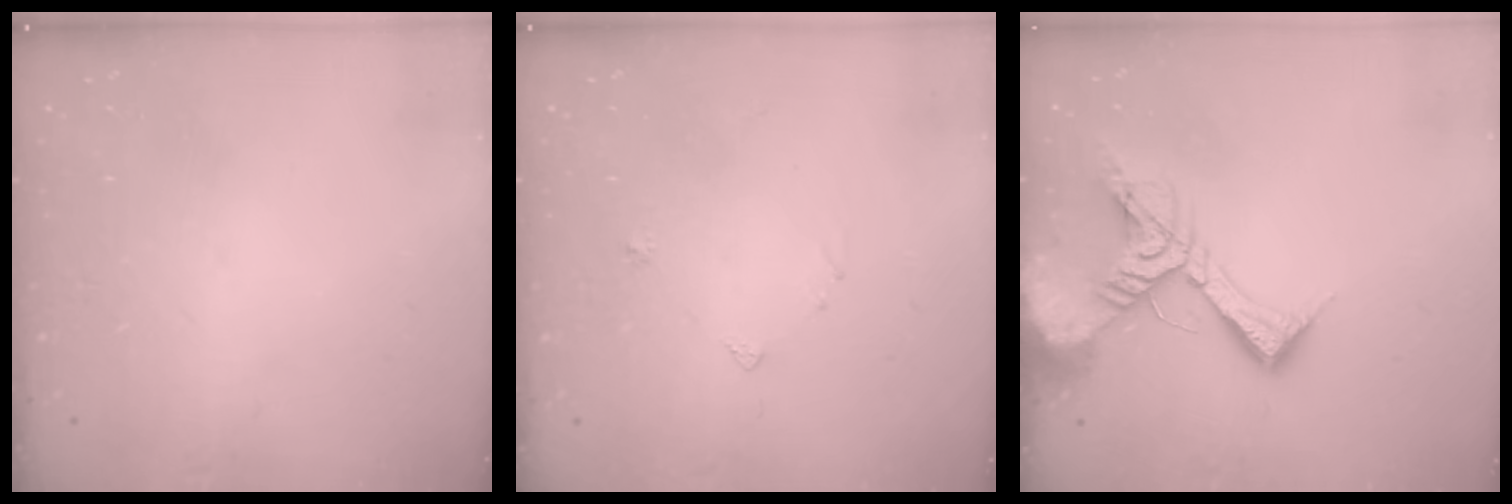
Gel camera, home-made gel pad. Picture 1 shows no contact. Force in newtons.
{"total": 4.2, "press": 4.2, "slide": 0.5}
{"total": 13.0, "press": 12.9, "slide": 1.6}